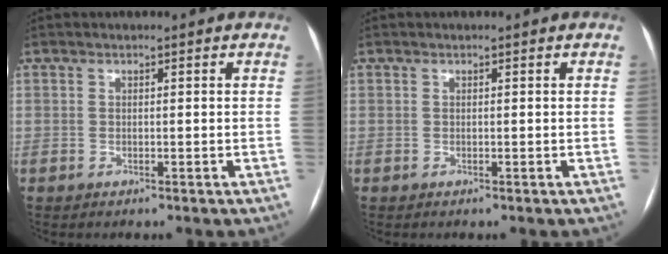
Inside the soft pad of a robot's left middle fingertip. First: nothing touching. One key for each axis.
{"total": 0.0}